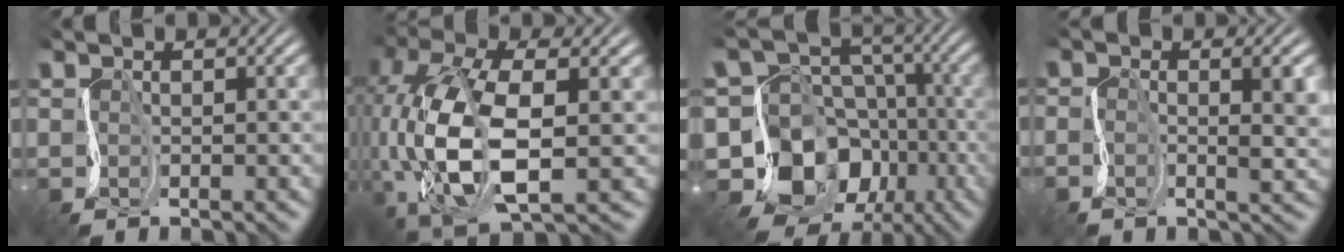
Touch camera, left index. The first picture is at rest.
{"total": 11.2, "force": [-2.4, 5.6, 9.4], "torque": [-0.215, -0.006, -0.044]}
{"total": 13.7, "force": [-6.9, 11.0, 4.5], "torque": [-0.090, -0.001, -0.143]}
{"total": 2.7, "force": [-0.7, 0.6, 2.5], "torque": [-0.053, -0.003, -0.020]}